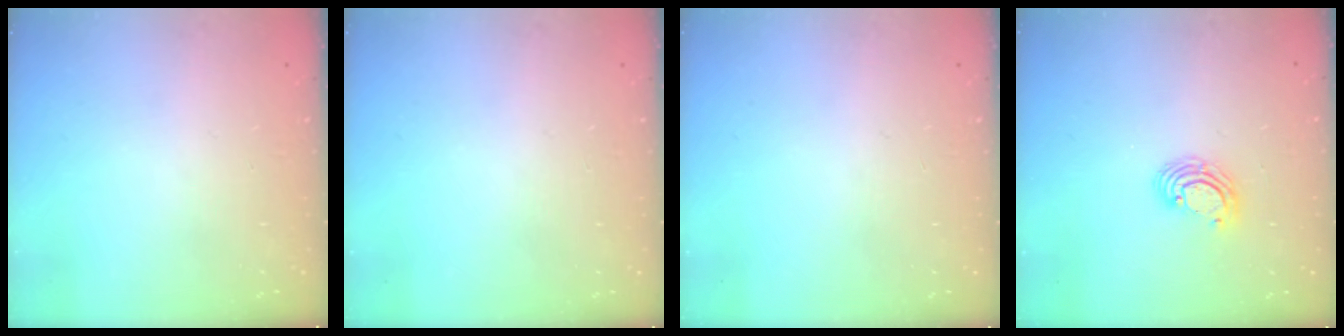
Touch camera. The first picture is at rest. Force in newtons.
{"total": 0.0}
{"total": 0.0}
{"total": 4.5, "press": 4.5, "slide": 0.3}